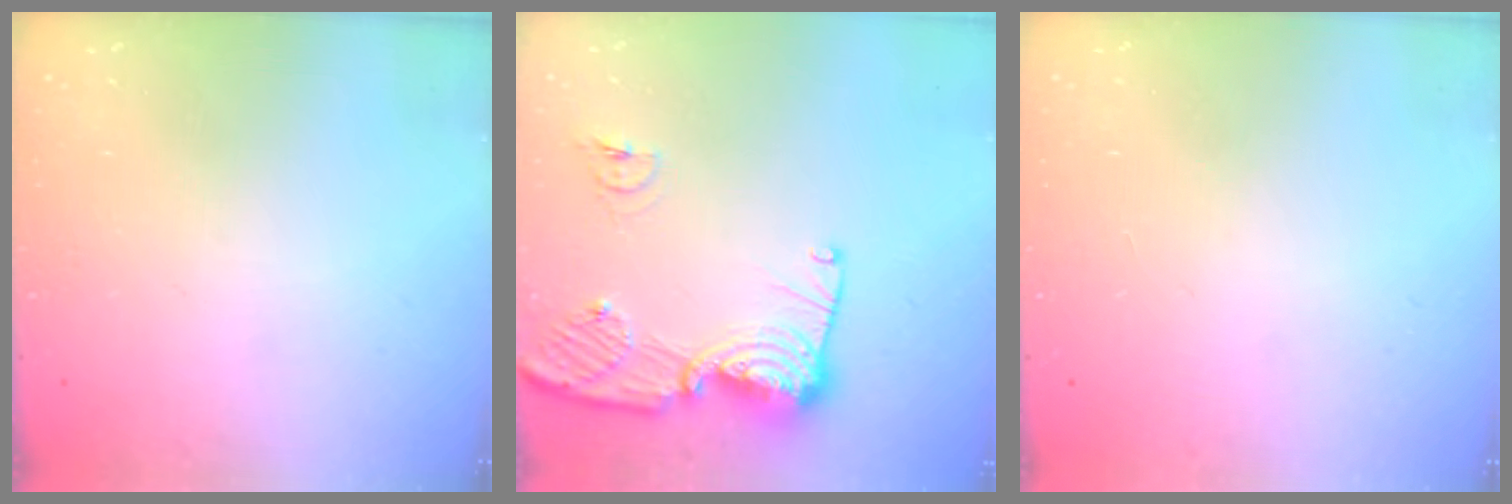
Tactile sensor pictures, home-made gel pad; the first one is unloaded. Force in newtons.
{"total": 13.9, "press": 13.8, "slide": 1.5}
{"total": 0.9, "press": 0.9, "slide": 0.0}